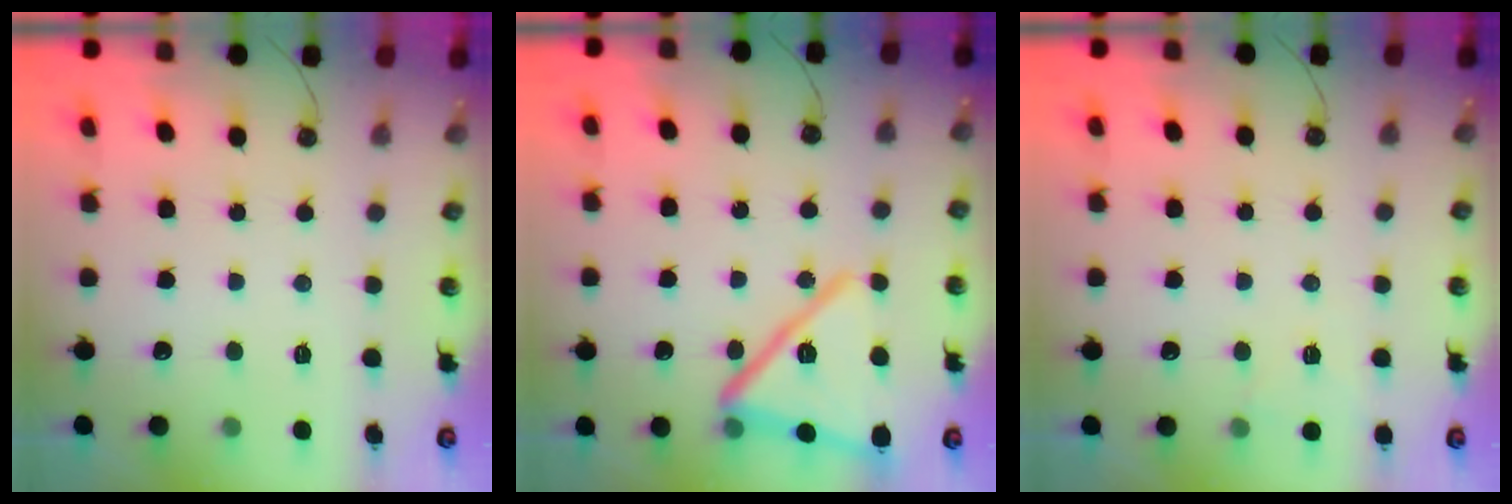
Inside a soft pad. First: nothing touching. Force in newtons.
{"total": 18.6, "press": 17.4, "slide": 6.6}
{"total": 3.4, "press": 3.1, "slide": 1.4}